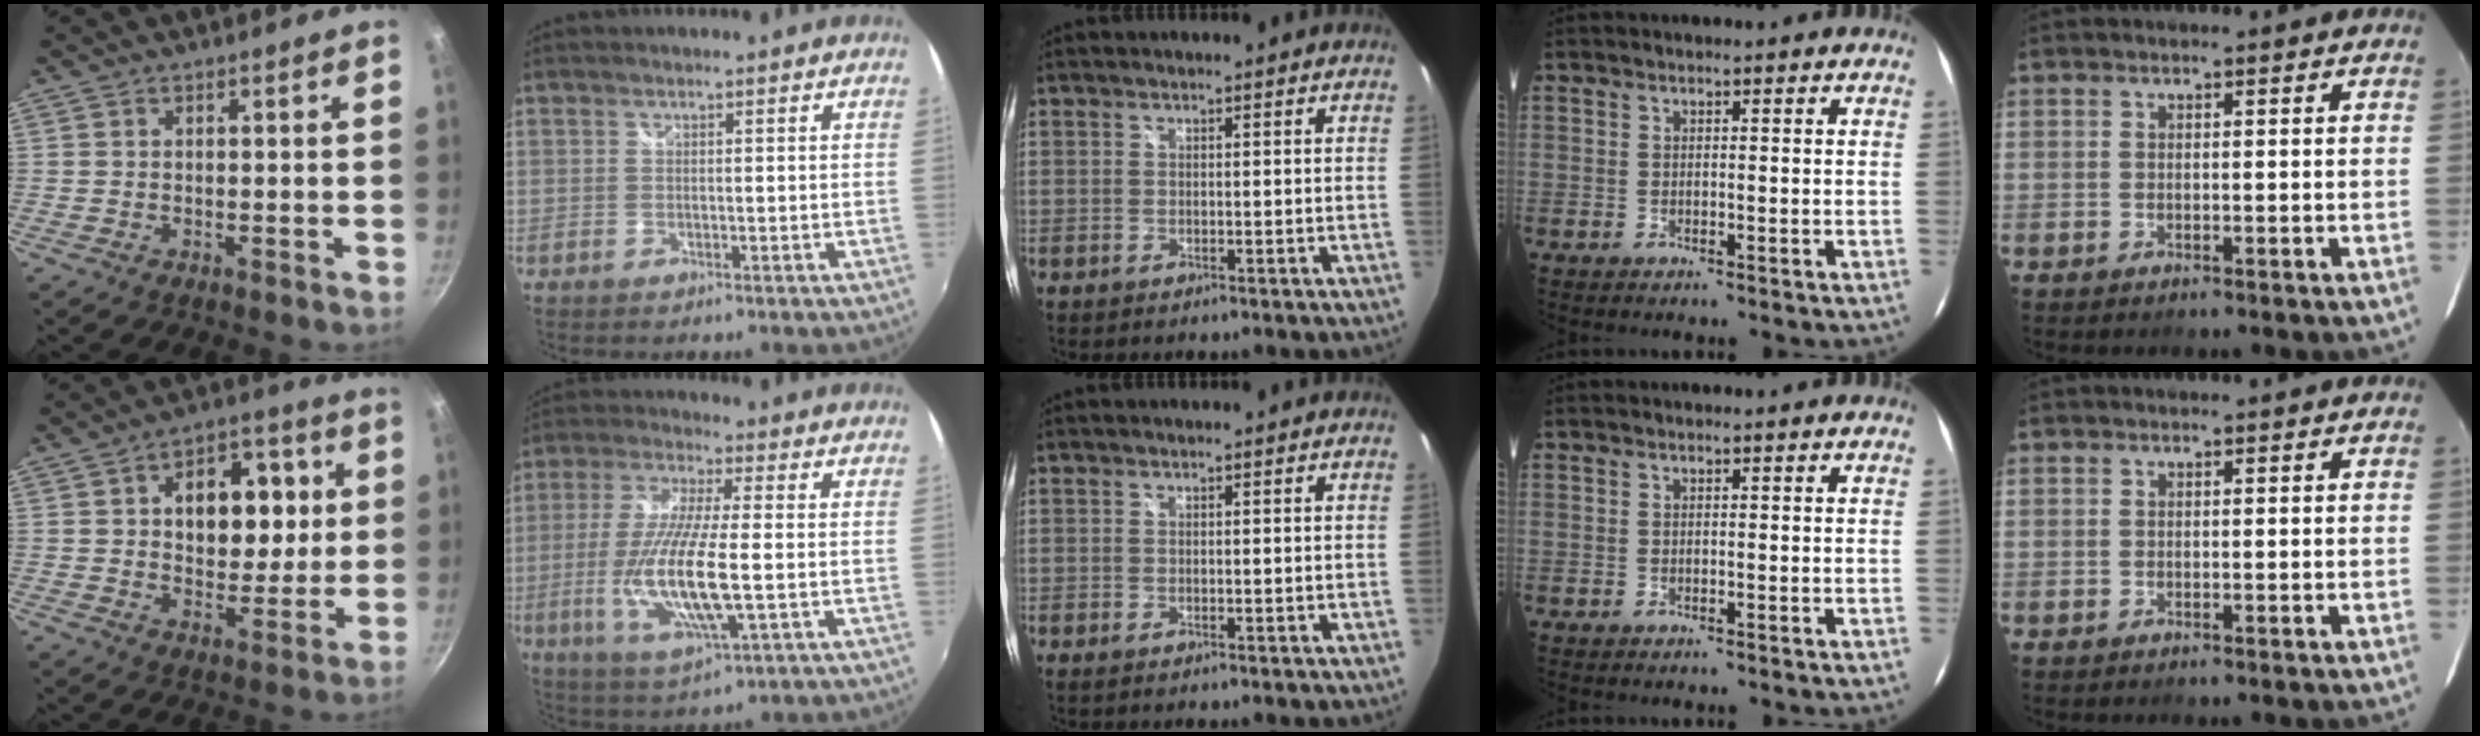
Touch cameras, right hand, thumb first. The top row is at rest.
{"thumb": {"total": 14.2, "force": [2.6, 9.6, 10.1], "torque": [-0.095, 0.003, 0.034]}, "index": {"total": 15.8, "force": [-2.7, 3.4, 15.2], "torque": [-0.308, -0.019, -0.048]}}